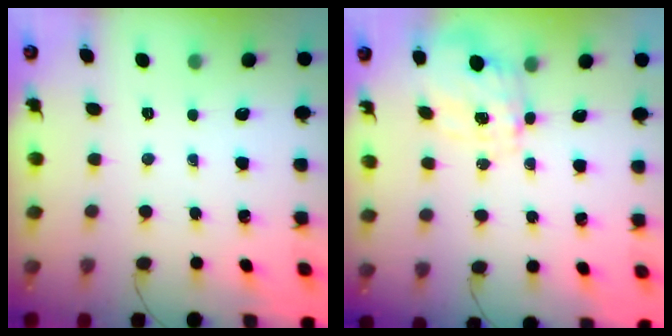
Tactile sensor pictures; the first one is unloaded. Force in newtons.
{"total": 2.5, "press": 2.3, "slide": 1.0}